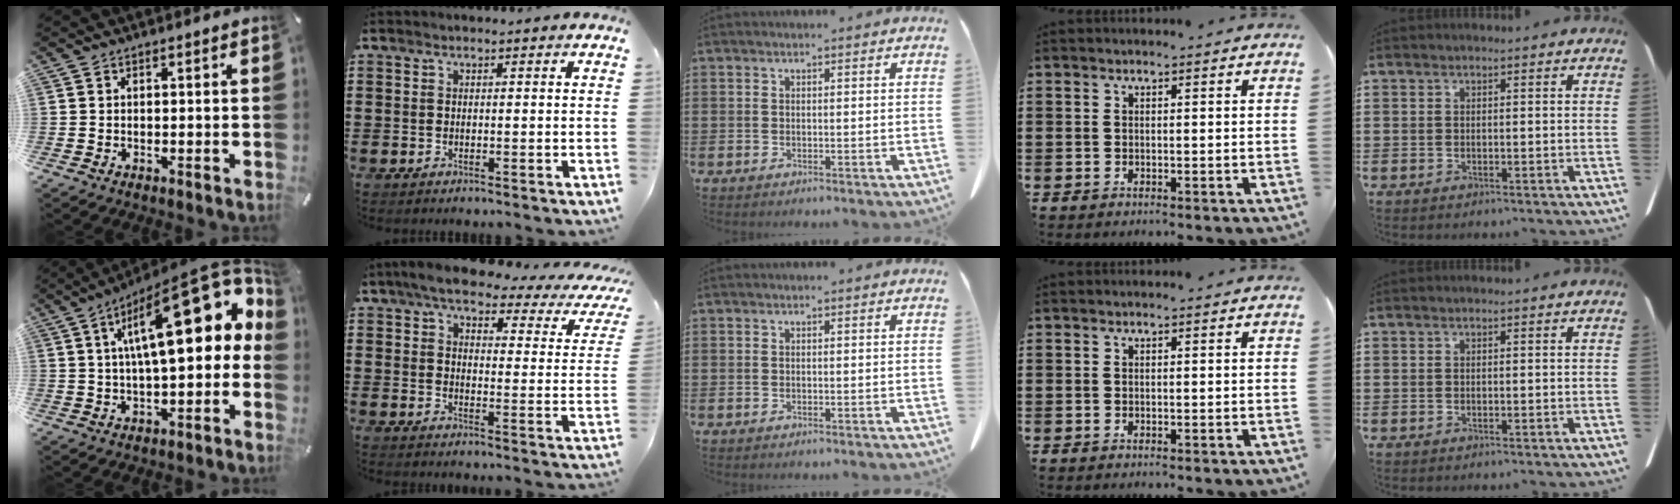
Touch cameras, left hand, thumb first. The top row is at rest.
{"thumb": {"total": 24.1, "force": [8.1, 8.8, 21.0], "torque": [-0.327, -0.056, 0.132]}, "index": {"total": 6.0, "force": [4.7, 1.3, 3.6], "torque": [-0.084, -0.021, 0.075]}}